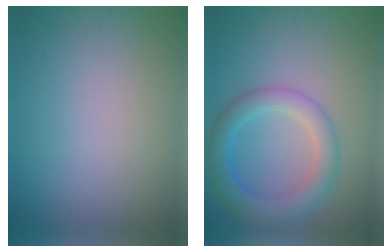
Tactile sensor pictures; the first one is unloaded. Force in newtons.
{"total": 4.6, "press": 4.6, "slide": 0.2}